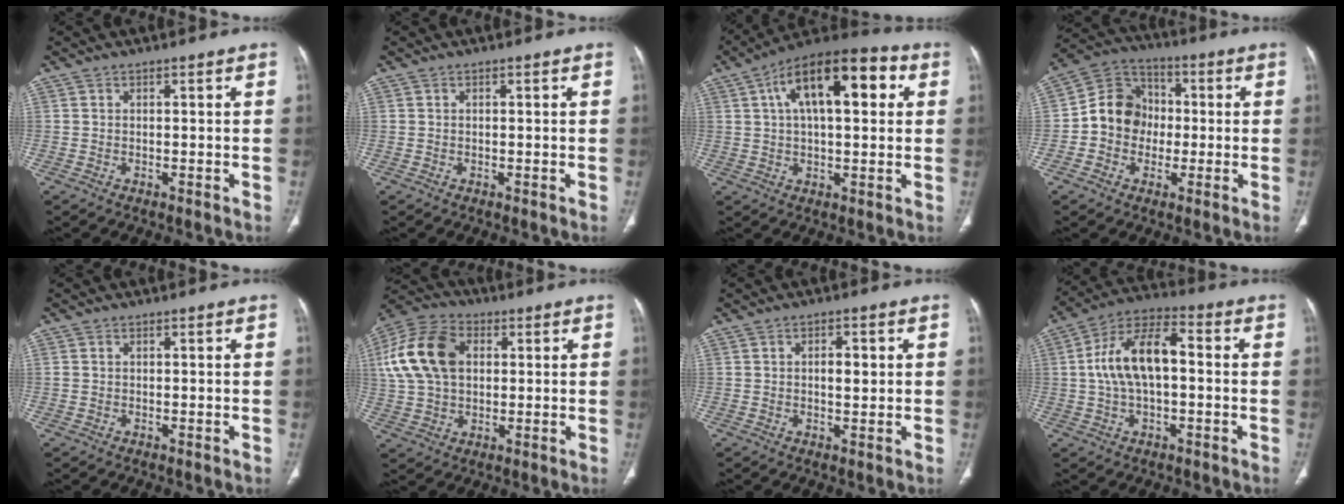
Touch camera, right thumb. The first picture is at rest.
{"total": 0.0}
{"total": 18.3, "force": [5.4, 8.2, 15.5], "torque": [-0.223, 0.024, 0.075]}
{"total": 11.2, "force": [-1.0, 10.0, 5.0], "torque": [-0.056, 0.033, -0.031]}
{"total": 0.8, "force": [0.1, 0.6, 0.4], "torque": [-0.008, 0.006, 0.006]}
{"total": 16.1, "force": [3.4, 10.9, 11.4], "torque": [-0.217, 0.017, 0.058]}
{"total": 3.6, "force": [0.6, 1.7, 3.1], "torque": [-0.041, -0.001, 0.009]}
{"total": 13.5, "force": [0.5, 6.9, 11.6], "torque": [-0.219, 0.036, 0.001]}